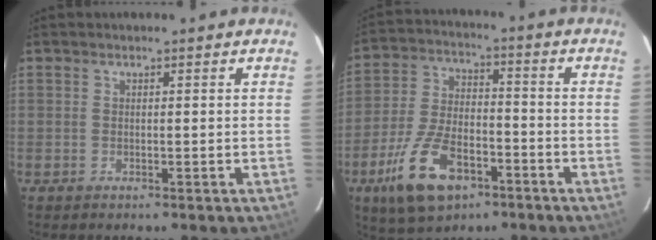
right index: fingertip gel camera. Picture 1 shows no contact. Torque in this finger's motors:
{"motor_torque": [1.07, -1.07, 0.71, 0.18]}